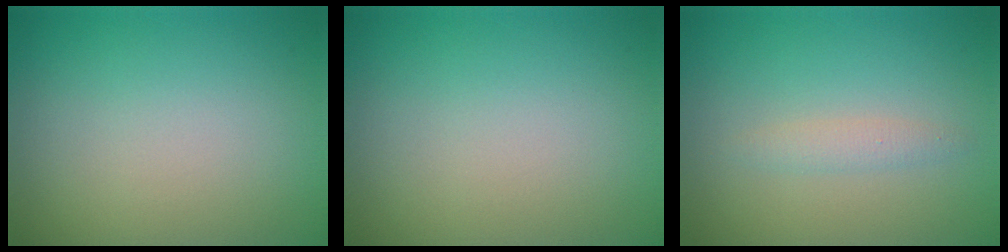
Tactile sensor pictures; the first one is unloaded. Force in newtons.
{"total": 0.0}
{"total": 1.2, "press": 1.2, "slide": 0.0}